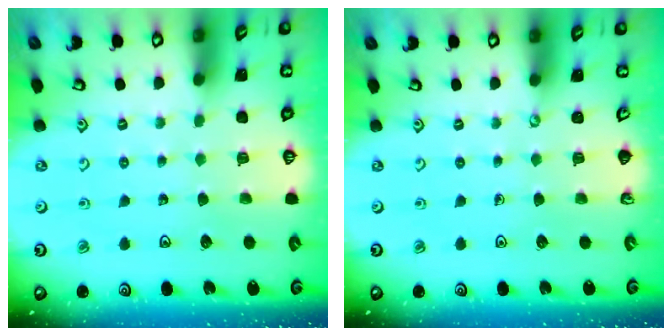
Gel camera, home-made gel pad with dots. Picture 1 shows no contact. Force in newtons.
{"total": 0.0}